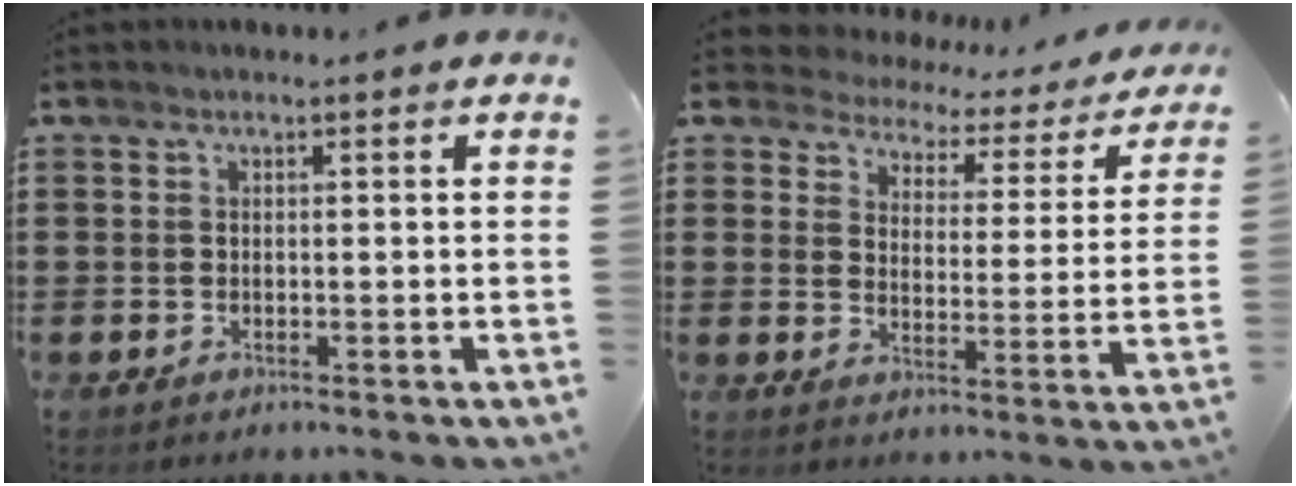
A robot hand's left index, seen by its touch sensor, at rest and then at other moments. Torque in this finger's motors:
{"motor_torque": [2.14, 0.00, 0.56, 0.01]}